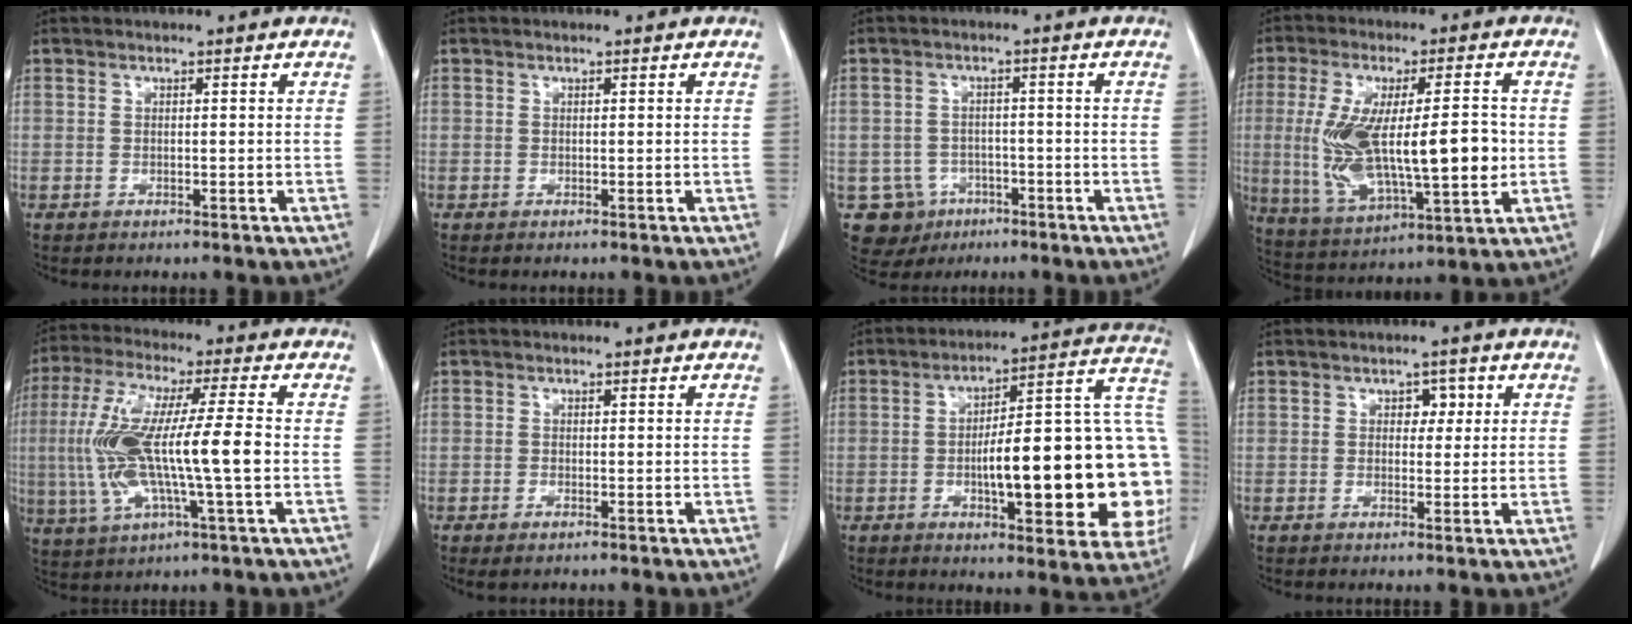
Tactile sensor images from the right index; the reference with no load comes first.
{"total": 0.0}
{"total": 6.9, "force": [-2.7, 6.3, 0.6], "torque": [-0.013, 0.010, -0.034]}
{"total": 17.8, "force": [-0.6, 4.8, 17.1], "torque": [-0.330, -0.005, 0.002]}
{"total": 15.0, "force": [-1.3, 1.4, 14.9], "torque": [-0.303, 0.005, -0.025]}
{"total": 1.4, "force": [-0.8, 0.6, 1.0], "torque": [-0.014, -0.002, -0.009]}
{"total": 26.3, "force": [-3.6, 5.8, 25.4], "torque": [-0.259, 0.033, -0.046]}
{"total": 2.7, "force": [0.9, 1.8, 1.8], "torque": [-0.017, 0.010, 0.011]}